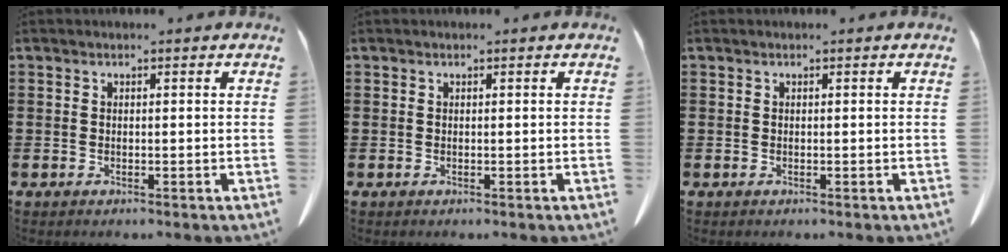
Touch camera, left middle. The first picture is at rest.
{"total": 0.0}
{"total": 0.0}